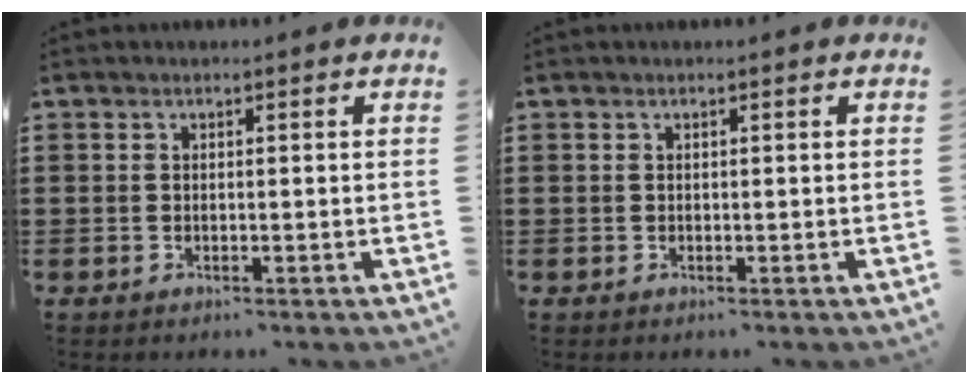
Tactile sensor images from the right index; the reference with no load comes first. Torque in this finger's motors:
{"motor_torque": [0.24, 0.11, 0.00, -0.01]}